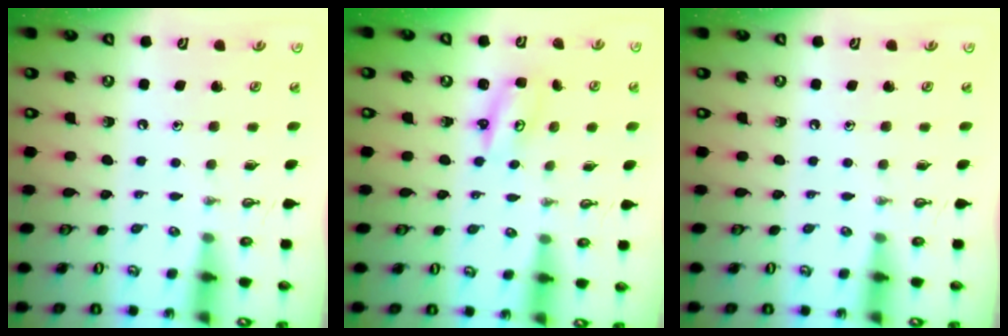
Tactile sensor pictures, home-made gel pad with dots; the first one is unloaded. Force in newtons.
{"total": 2.6, "press": 2.6, "slide": 0.2}
{"total": 0.0}